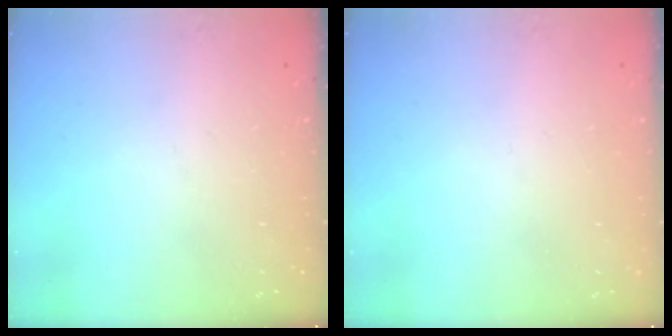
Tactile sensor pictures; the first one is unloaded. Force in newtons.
{"total": 0.0}